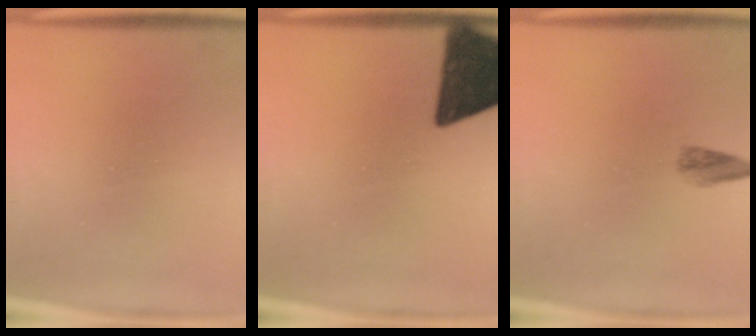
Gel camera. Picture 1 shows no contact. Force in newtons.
{"total": 12.5}
{"total": 1.8}